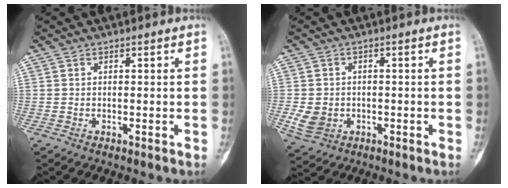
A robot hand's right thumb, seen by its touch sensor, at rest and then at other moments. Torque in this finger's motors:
{"motor_torque": [-0.27, 0.36, 0.06, -0.33, -0.01]}